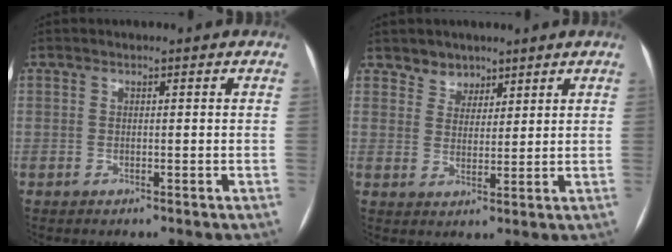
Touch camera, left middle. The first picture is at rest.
{"total": 3.6, "force": [2.8, 2.4, -0.1], "torque": [0.009, 0.002, 0.043]}